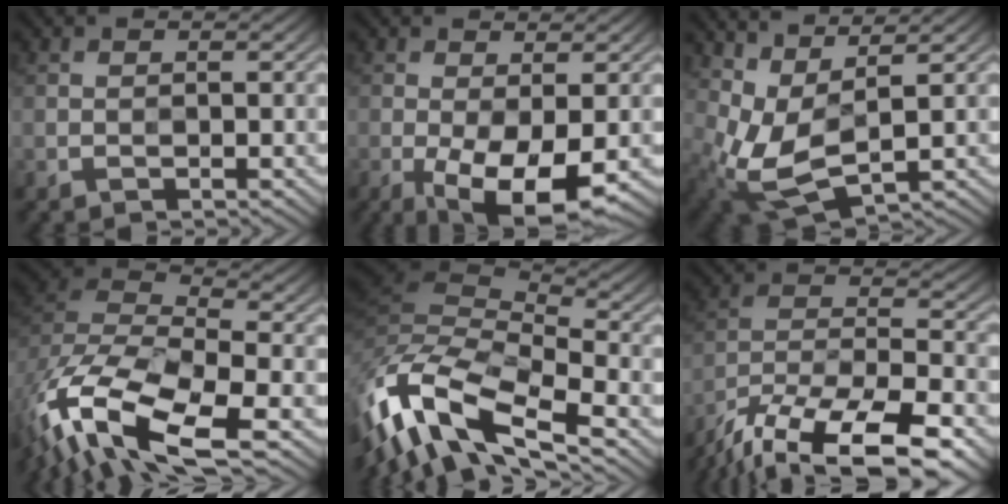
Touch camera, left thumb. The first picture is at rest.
{"total": 8.4, "force": [-2.8, 3.1, 7.3], "torque": [-0.140, -0.017, -0.036]}
{"total": 7.0, "force": [2.5, 2.9, 5.8], "torque": [-0.142, 0.000, 0.050]}
{"total": 16.2, "force": [-8.6, 7.4, 11.6], "torque": [-0.282, -0.031, -0.153]}
{"total": 15.2, "force": [-7.7, 6.0, 11.6], "torque": [-0.289, -0.010, -0.141]}
{"total": 18.8, "force": [-14.5, 6.4, 10.2], "torque": [-0.205, -0.038, -0.224]}